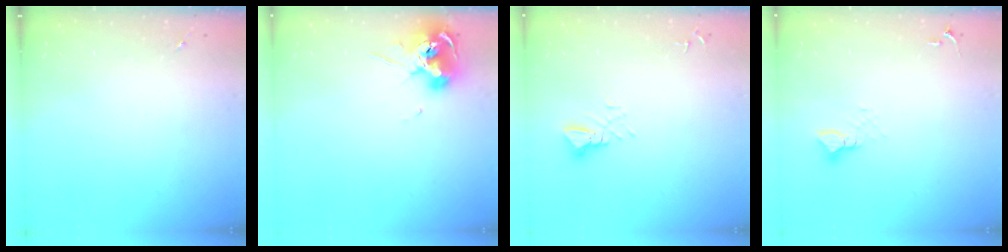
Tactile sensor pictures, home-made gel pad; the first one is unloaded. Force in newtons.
{"total": 10.3, "press": 10.2, "slide": 1.1}
{"total": 5.3, "press": 5.3, "slide": 0.3}
{"total": 3.6, "press": 3.6, "slide": 0.2}